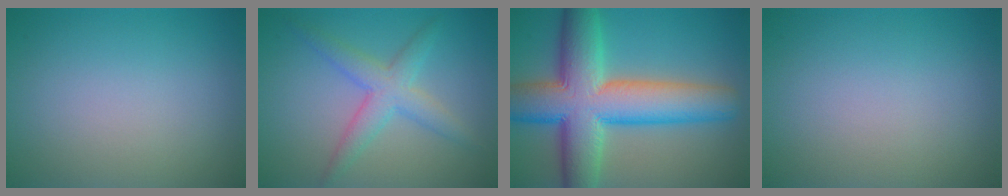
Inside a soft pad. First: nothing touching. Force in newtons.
{"total": 3.7, "press": 3.7, "slide": 0.0}
{"total": 12.3, "press": 12.3, "slide": 0.4}
{"total": 0.0}